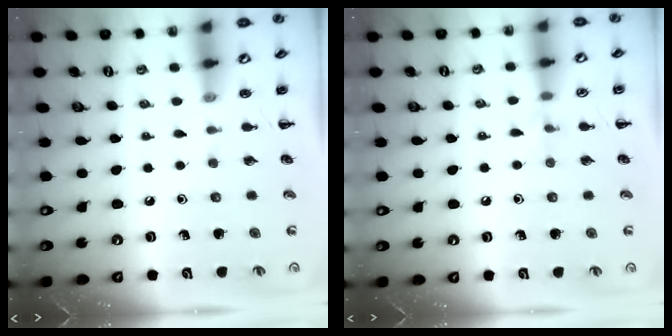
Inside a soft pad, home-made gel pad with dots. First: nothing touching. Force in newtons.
{"total": 4.1, "press": 3.8, "slide": 1.4}